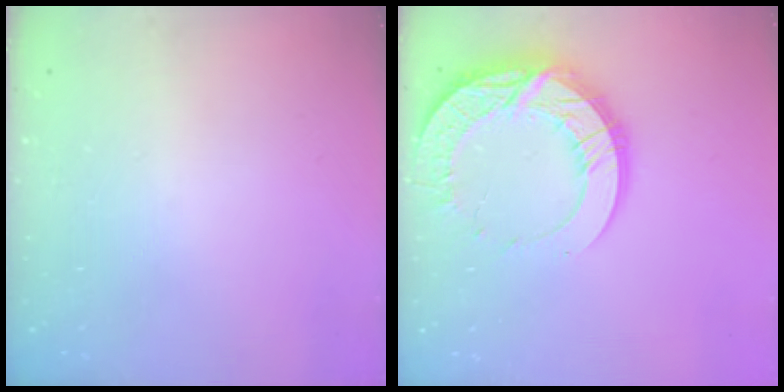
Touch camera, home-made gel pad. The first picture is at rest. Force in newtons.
{"total": 18.8, "press": 18.8, "slide": 1.7}